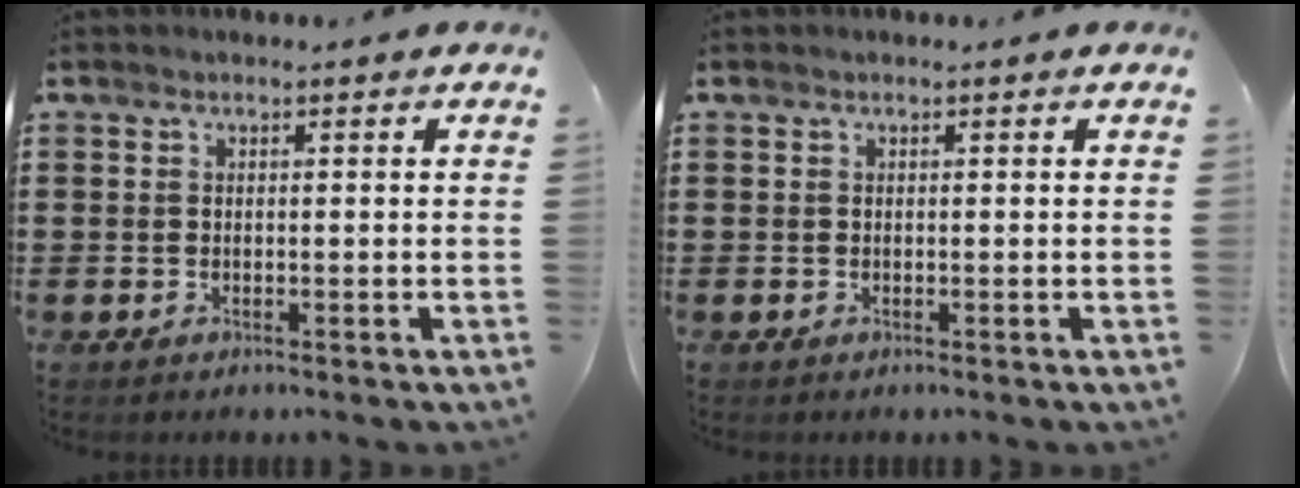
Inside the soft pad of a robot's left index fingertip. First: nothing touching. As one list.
[{"total": 0.0}]